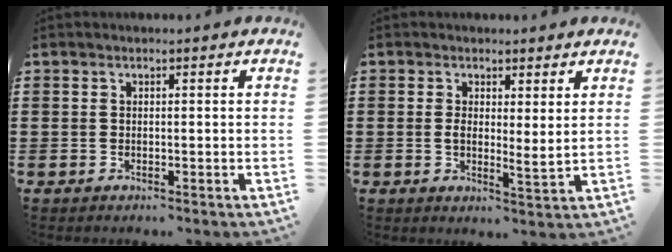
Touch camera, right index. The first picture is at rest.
{"total": 2.3, "force": [1.4, 0.6, 1.7], "torque": [-0.031, -0.005, 0.025]}